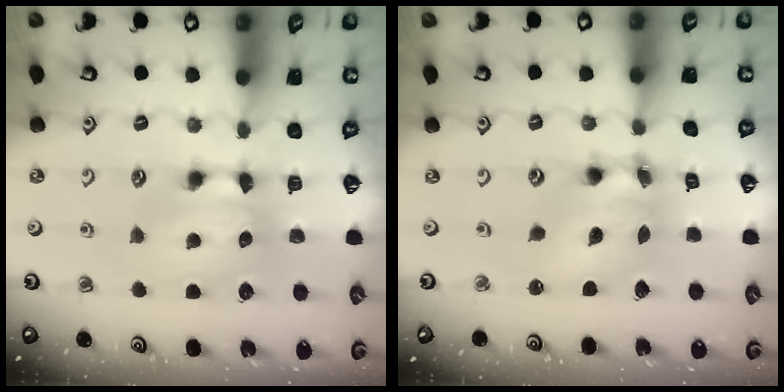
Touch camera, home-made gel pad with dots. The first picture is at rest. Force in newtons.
{"total": 6.2, "press": 5.7, "slide": 2.4}